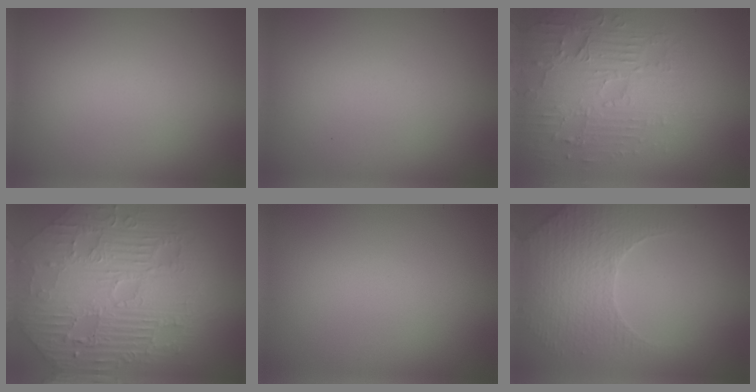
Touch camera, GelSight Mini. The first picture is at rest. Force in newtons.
{"total": 0.0}
{"total": 4.2, "press": 3.9, "slide": 1.6}
{"total": 11.2, "press": 7.2, "slide": 8.6}
{"total": 0.0}
{"total": 3.7, "press": 3.5, "slide": 1.2}